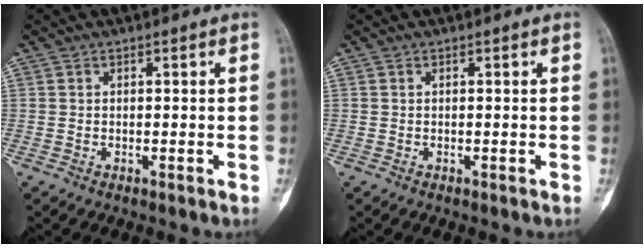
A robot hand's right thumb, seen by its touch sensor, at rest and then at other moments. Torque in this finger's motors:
{"motor_torque": [0.53, 0.53, -0.01, 0.00, 0.00]}